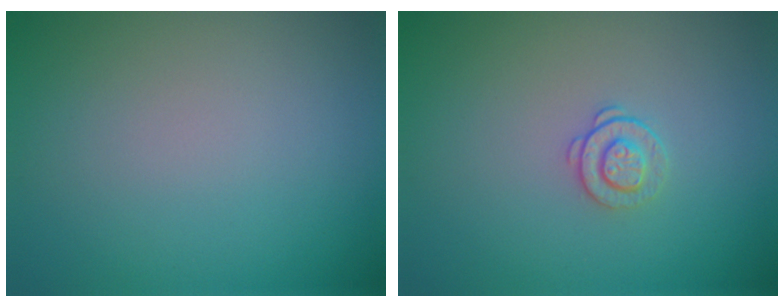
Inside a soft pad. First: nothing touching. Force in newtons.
{"total": 1.4, "press": 0.9, "slide": 1.0}